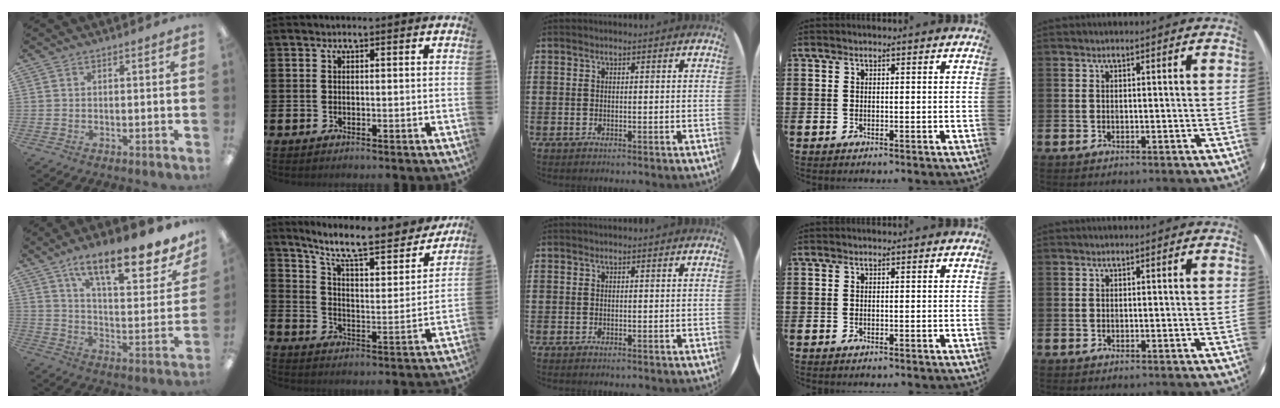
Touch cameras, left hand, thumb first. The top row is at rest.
{"thumb": {"total": 18.7, "force": [13.3, 5.8, 11.8], "torque": [-0.177, -0.088, 0.218]}, "index": {"total": 10.2, "force": [8.9, 2.0, 4.5], "torque": [-0.109, -0.065, 0.145]}}